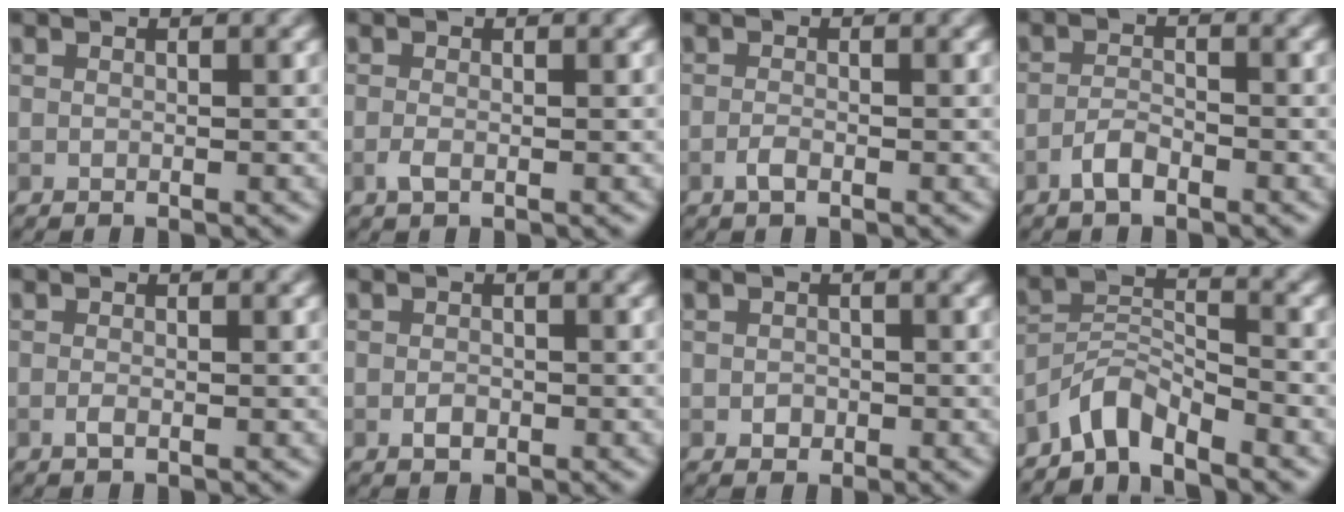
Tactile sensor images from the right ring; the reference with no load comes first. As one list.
[{"total": 1.1, "force": [-0.4, 0.4, 0.9], "torque": [-0.022, -0.002, -0.010]}, {"total": 1.1, "force": [-0.6, 0.4, 0.9], "torque": [-0.019, 0.001, -0.015]}, {"total": 2.0, "force": [-1.3, 0.6, 1.3], "torque": [-0.028, 0.004, -0.030]}, {"total": 0.8, "force": [-0.3, 0.2, 0.7], "torque": [-0.015, -0.002, -0.007]}, {"total": 1.2, "force": [-0.5, 0.7, 0.8], "torque": [-0.014, 0.000, -0.010]}, {"total": 1.0, "force": [-0.3, 0.9, 0.4], "torque": [-0.003, -0.004, -0.007]}, {"total": 4.0, "force": [-3.6, 0.9, 1.6], "torque": [-0.027, 0.008, -0.080]}]